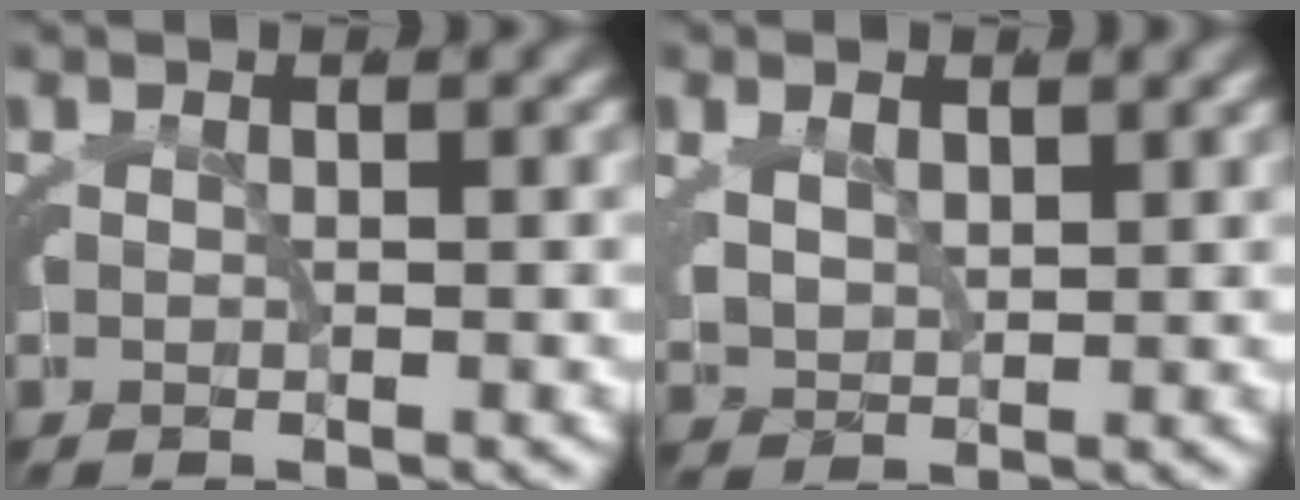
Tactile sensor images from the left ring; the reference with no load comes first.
{"total": 2.1, "force": [1.5, 1.0, 1.1], "torque": [-0.031, -0.011, 0.040]}